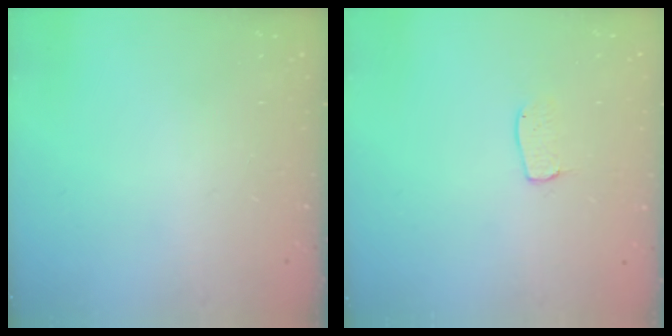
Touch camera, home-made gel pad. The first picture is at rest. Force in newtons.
{"total": 4.5, "press": 4.5, "slide": 0.3}